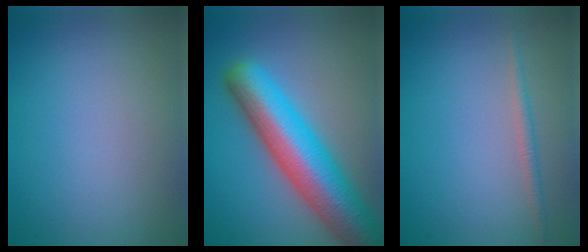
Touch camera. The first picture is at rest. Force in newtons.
{"total": 10.3, "press": 10.3, "slide": 0.4}
{"total": 1.1, "press": 1.1, "slide": 0.1}